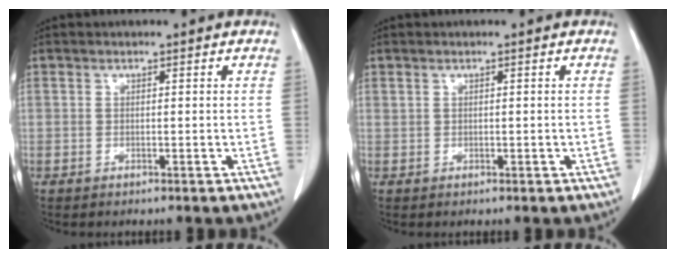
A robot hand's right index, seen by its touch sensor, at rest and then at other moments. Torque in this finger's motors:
{"motor_torque": [-0.11, 0.17, 0.00, 0.01]}